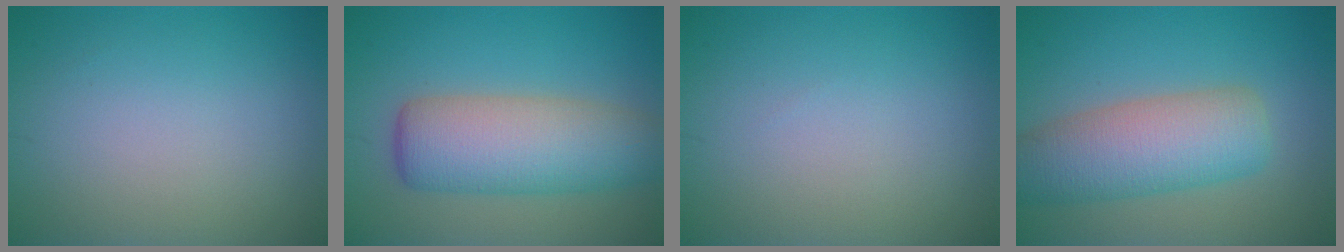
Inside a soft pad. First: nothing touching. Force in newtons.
{"total": 7.8, "press": 7.8, "slide": 0.2}
{"total": 0.0}
{"total": 7.1, "press": 7.1, "slide": 0.4}